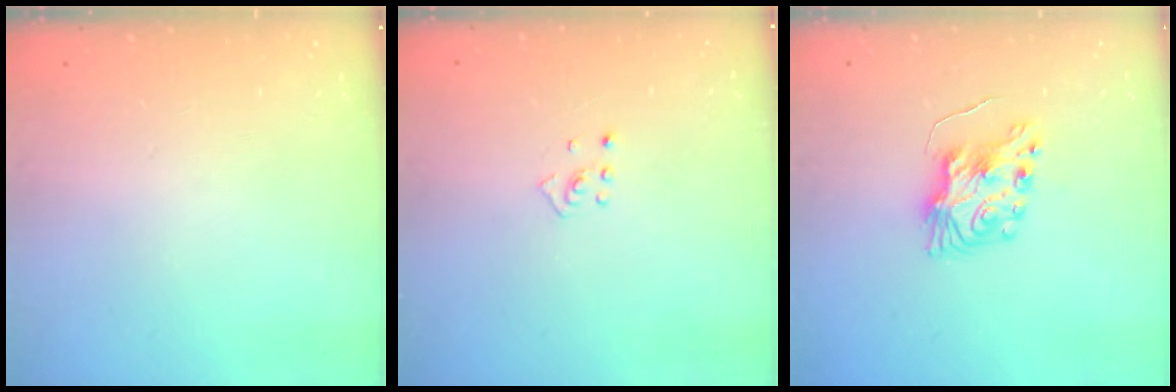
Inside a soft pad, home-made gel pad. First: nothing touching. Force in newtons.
{"total": 2.0, "press": 1.9, "slide": 0.8}
{"total": 8.0, "press": 8.0, "slide": 0.2}